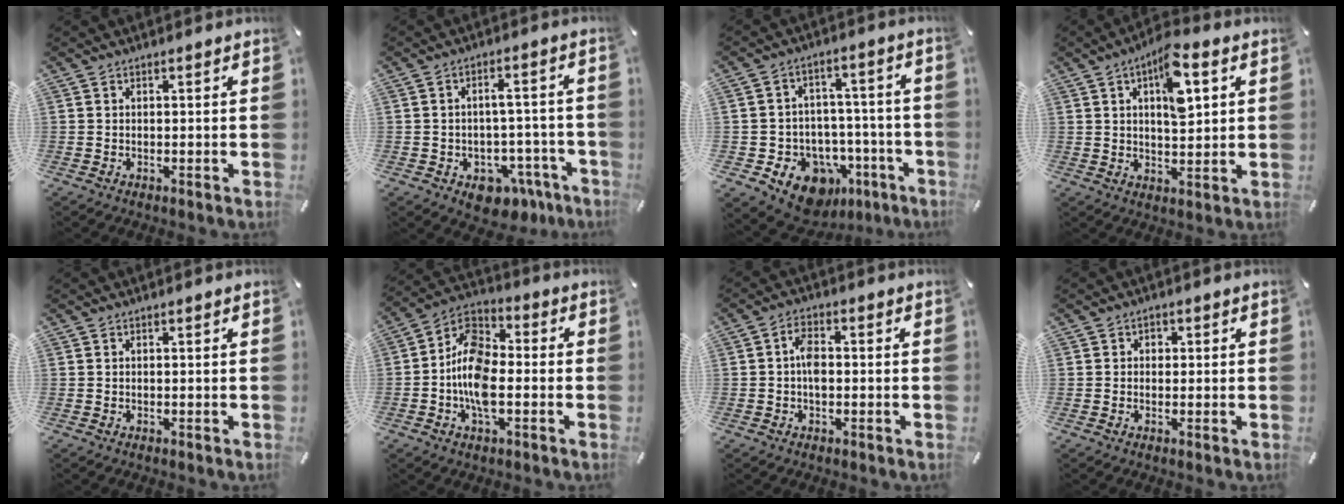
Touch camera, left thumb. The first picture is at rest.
{"total": 6.7, "force": [-2.3, 5.0, 3.8], "torque": [-0.045, 0.001, -0.038]}
{"total": 12.6, "force": [-7.1, 9.2, 4.8], "torque": [-0.049, 0.043, -0.111]}
{"total": 10.5, "force": [4.3, 4.8, 8.3], "torque": [-0.118, -0.012, 0.068]}
{"total": 0.0}
{"total": 11.7, "force": [-3.3, 6.9, 8.8], "torque": [-0.190, 0.013, -0.061]}
{"total": 4.2, "force": [-0.4, 2.4, 3.4], "torque": [-0.072, 0.006, -0.008]}
{"total": 1.4, "force": [-0.1, 1.3, 0.5], "torque": [-0.004, 0.003, -0.007]}